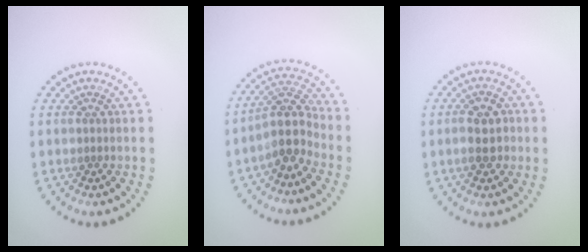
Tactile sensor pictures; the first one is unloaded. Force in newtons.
{"total": 3.7, "press": 2.9, "slide": 2.3}
{"total": 3.0, "press": 2.9, "slide": 0.6}